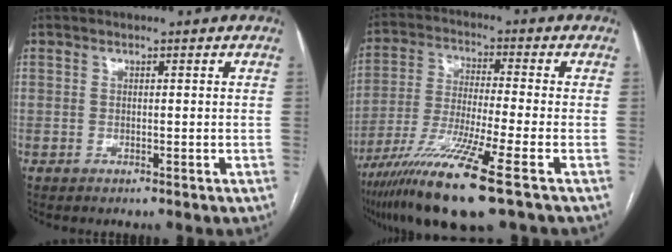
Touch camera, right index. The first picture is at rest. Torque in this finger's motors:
{"motor_torque": [1.74, -0.40, 1.05, 0.21]}